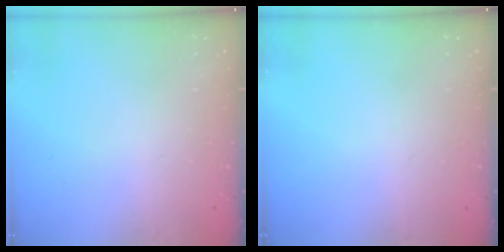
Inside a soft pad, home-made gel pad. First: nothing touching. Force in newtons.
{"total": 0.0}